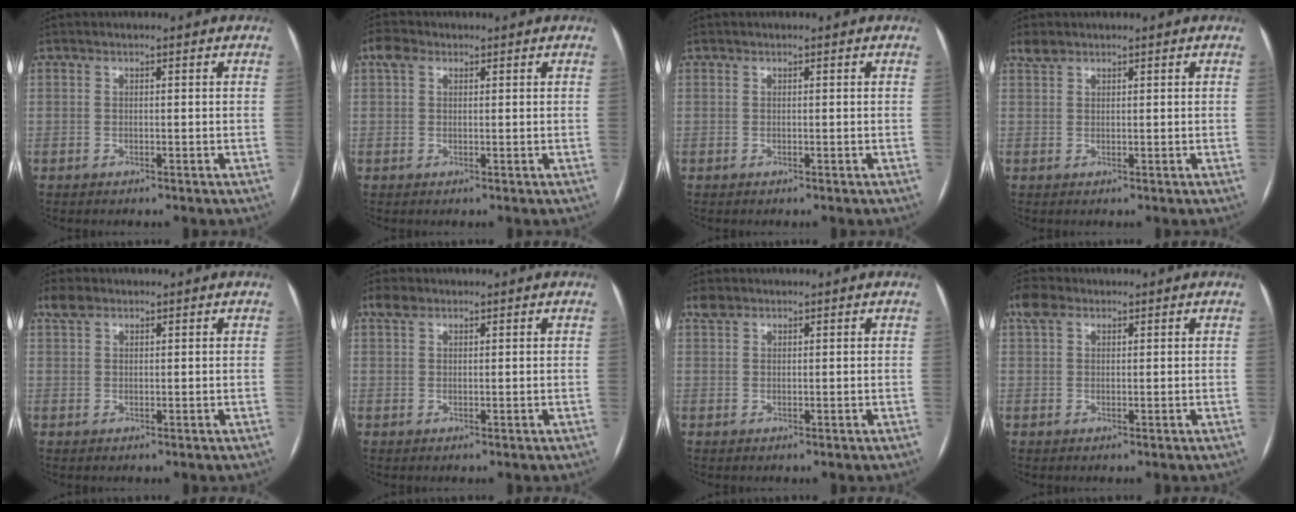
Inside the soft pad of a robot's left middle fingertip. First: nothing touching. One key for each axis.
{"total": 2.4, "fx": 1.3, "fy": 1.7, "fz": 1.2, "tx": -0.030, "ty": 0.021, "tz": 0.024}
{"total": 0.0}
{"total": 1.6, "fx": 1.4, "fy": 0.7, "fz": 0.4, "tx": -0.013, "ty": 0.010, "tz": 0.030}
{"total": 2.5, "fx": 1.8, "fy": 1.3, "fz": 1.2, "tx": -0.029, "ty": 0.017, "tz": 0.038}
{"total": 2.2, "fx": 1.6, "fy": 1.2, "fz": 1.0, "tx": -0.024, "ty": 0.015, "tz": 0.033}
{"total": 1.8, "fx": 1.4, "fy": 1.0, "fz": 0.5, "tx": -0.014, "ty": 0.012, "tz": 0.028}
{"total": 3.4, "fx": 2.1, "fy": 2.0, "fz": 1.8, "tx": -0.046, "ty": 0.025, "tz": 0.044}